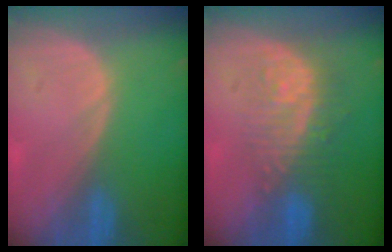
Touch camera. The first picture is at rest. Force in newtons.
{"total": 9.0, "press": 8.1, "slide": 3.9}